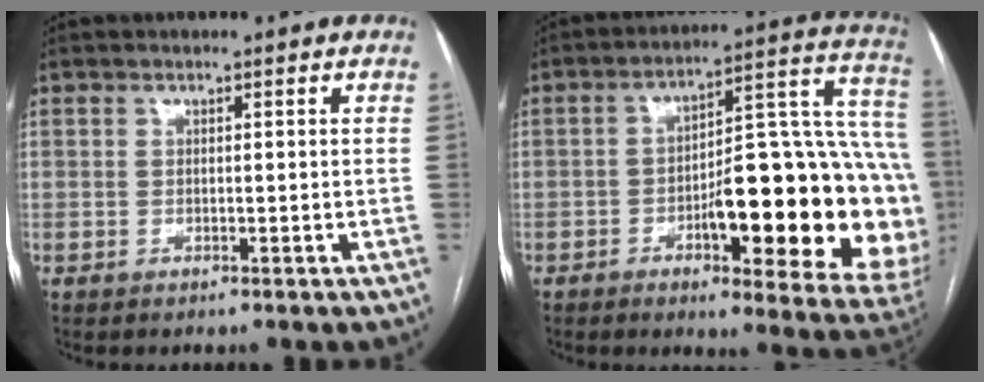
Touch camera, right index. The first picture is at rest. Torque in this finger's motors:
{"motor_torque": [2.06, -0.08, 1.05, 0.21]}